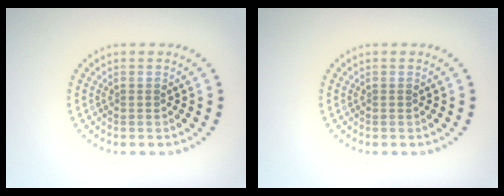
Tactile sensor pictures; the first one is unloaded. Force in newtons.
{"total": 0.0}